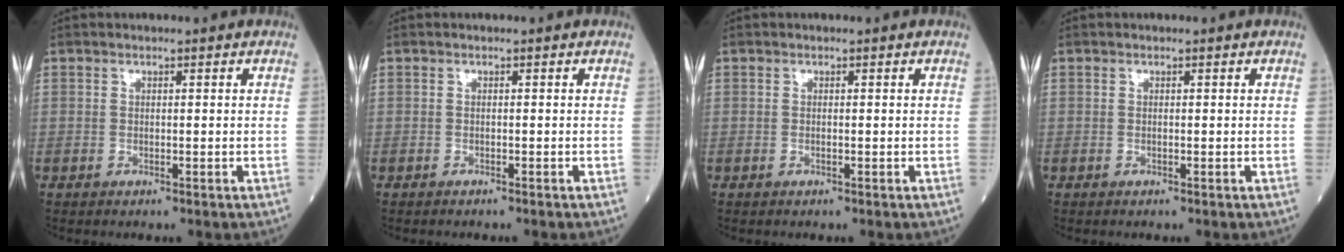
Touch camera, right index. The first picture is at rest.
{"total": 0.7, "force": [-0.6, 0.0, 0.2], "torque": [0.003, 0.001, -0.010]}
{"total": 0.0}
{"total": 0.0}